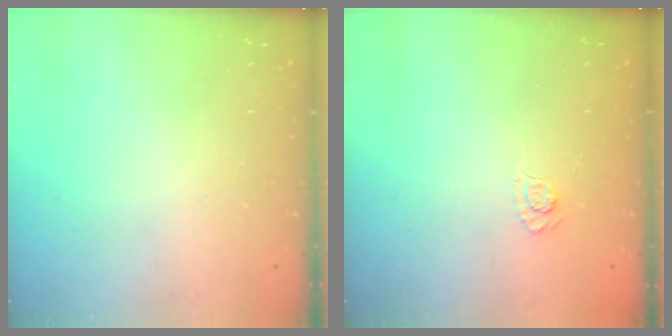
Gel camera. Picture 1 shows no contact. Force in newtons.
{"total": 4.0, "press": 3.7, "slide": 1.4}